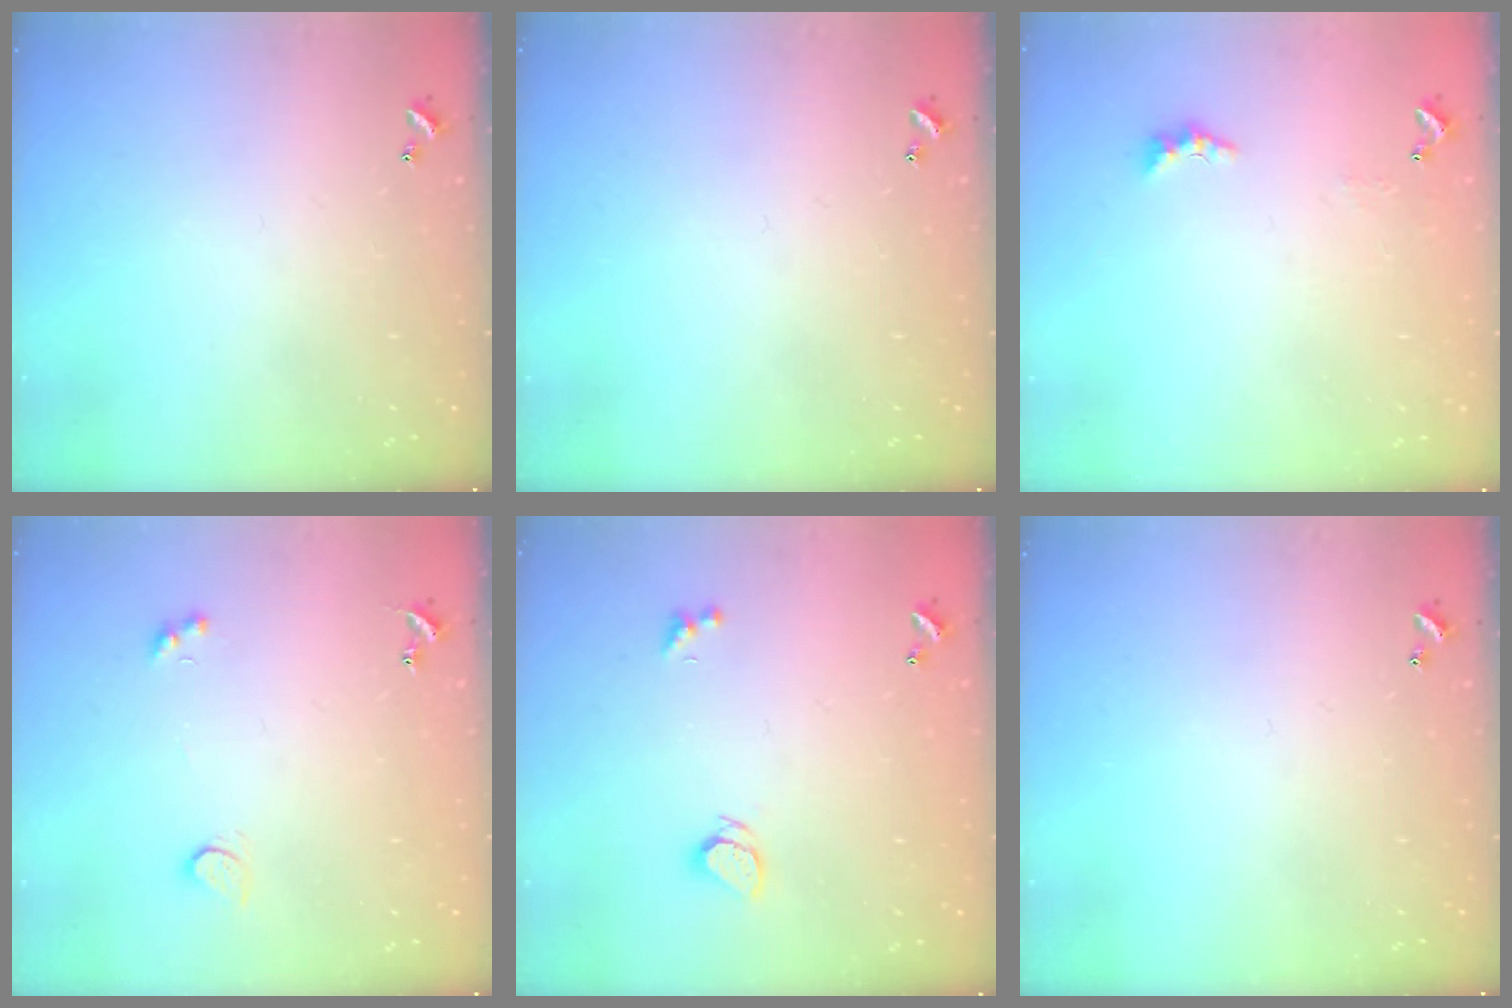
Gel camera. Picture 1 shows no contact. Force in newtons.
{"total": 0.0}
{"total": 2.2, "press": 2.1, "slide": 0.7}
{"total": 2.6, "press": 2.3, "slide": 1.2}
{"total": 1.9, "press": 1.8, "slide": 0.3}
{"total": 0.0}